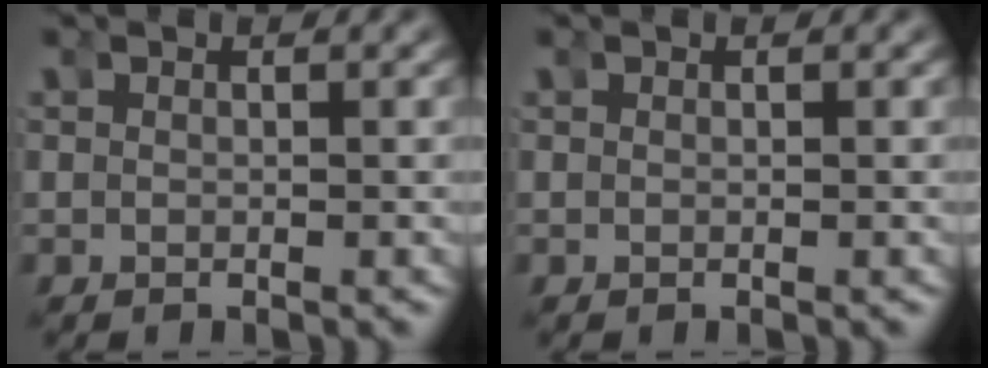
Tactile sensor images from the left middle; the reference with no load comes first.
{"total": 0.0}